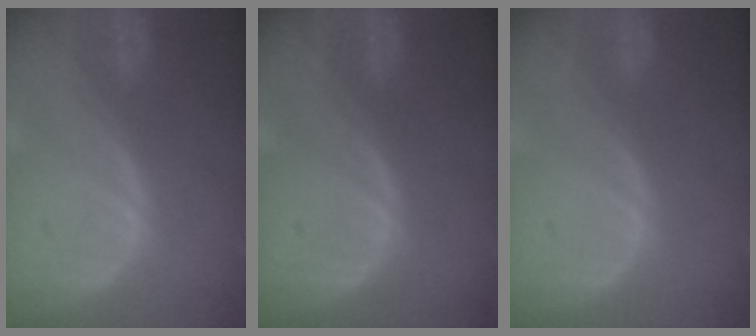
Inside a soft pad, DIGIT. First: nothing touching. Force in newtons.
{"total": 0.0}
{"total": 0.0}